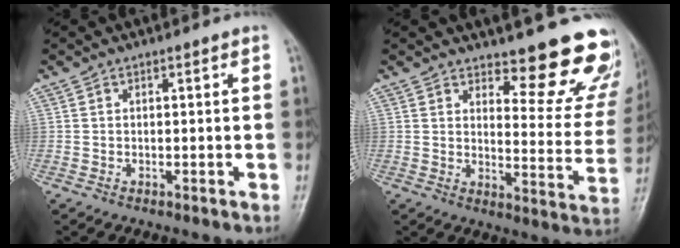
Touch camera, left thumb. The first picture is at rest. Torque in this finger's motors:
{"motor_torque": [0.36, 0.07, 0.08, 0.01, 0.16]}